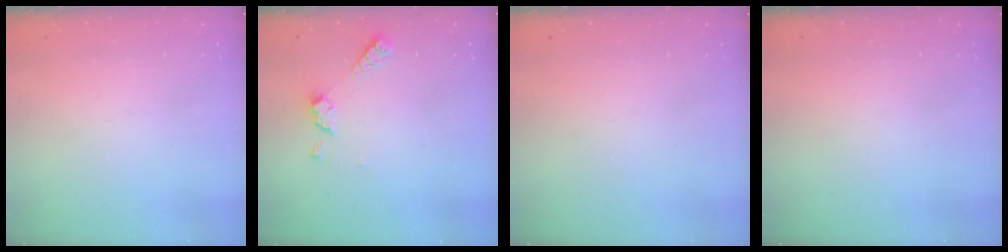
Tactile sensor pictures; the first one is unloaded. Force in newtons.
{"total": 4.6, "press": 4.6, "slide": 0.5}
{"total": 0.0}
{"total": 0.0}